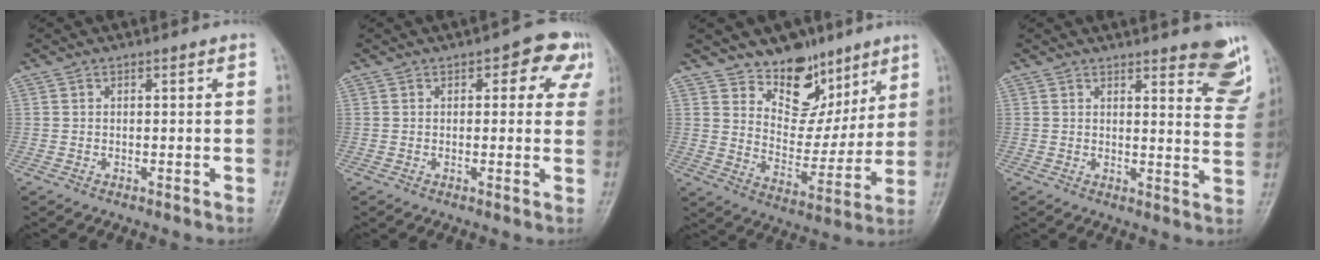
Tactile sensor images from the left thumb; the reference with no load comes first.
{"total": 7.2, "force": [3.0, 3.9, 5.3], "torque": [-0.015, 0.000, 0.023]}
{"total": 13.6, "force": [9.3, 8.7, 4.8], "torque": [-0.019, -0.056, 0.159]}
{"total": 10.7, "force": [7.7, 2.8, 6.8], "torque": [-0.048, -0.048, 0.081]}